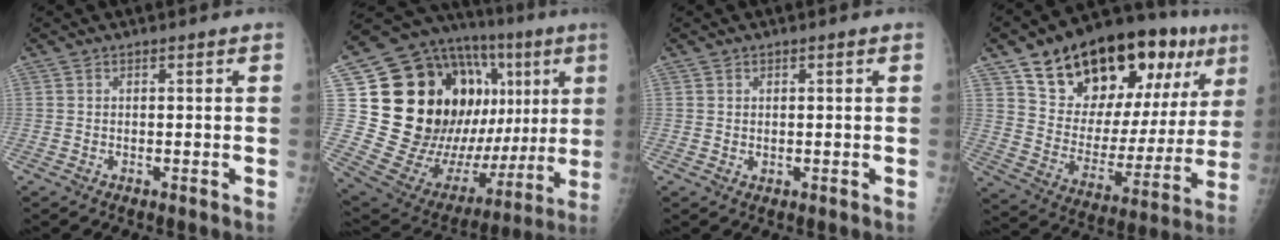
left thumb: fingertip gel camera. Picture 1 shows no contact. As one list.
[{"total": 37.6, "force": [7.1, 17.3, 32.7], "torque": [-0.460, 0.015, 0.135]}, {"total": 0.8, "force": [0.3, 0.6, 0.5], "torque": [-0.003, -0.002, 0.006]}, {"total": 28.7, "force": [15.5, 13.7, 19.9], "torque": [-0.260, -0.022, 0.249]}]